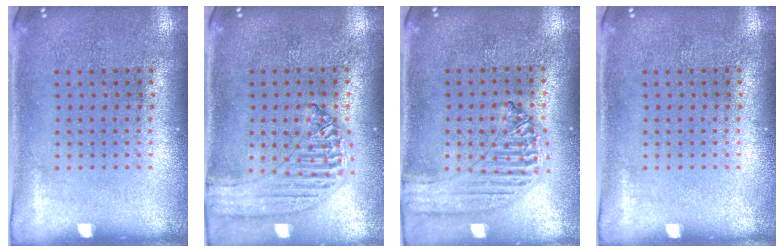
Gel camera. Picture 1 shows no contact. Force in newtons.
{"total": 1.2, "press": 1.2, "slide": 0.1}
{"total": 1.2, "press": 1.2, "slide": 0.1}
{"total": 0.0}